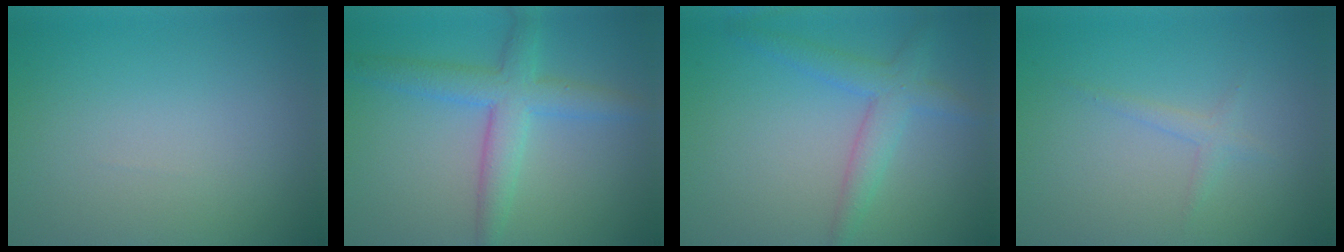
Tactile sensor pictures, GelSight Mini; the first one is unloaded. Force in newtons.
{"total": 4.7, "press": 4.7, "slide": 0.3}
{"total": 3.2, "press": 3.2, "slide": 0.1}
{"total": 1.2, "press": 1.2, "slide": 0.0}